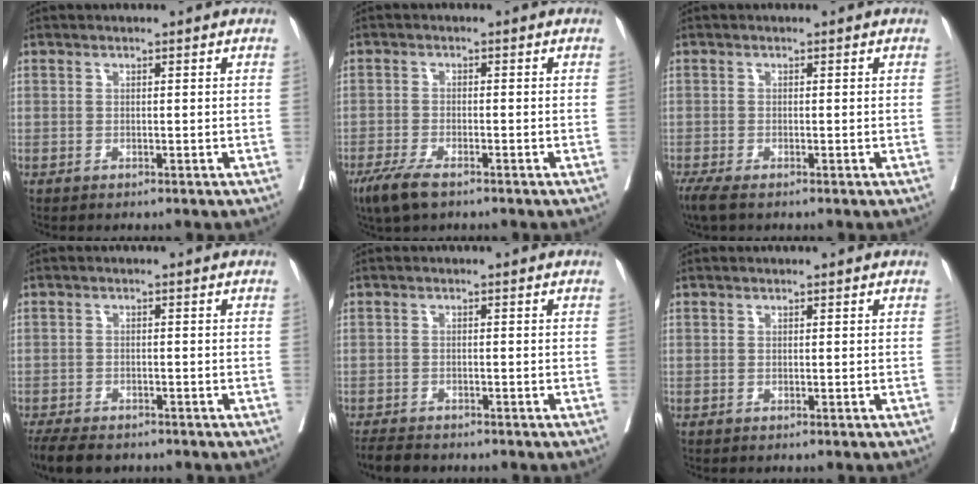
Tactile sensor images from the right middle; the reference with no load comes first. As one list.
[{"total": 4.5, "force": [-3.2, 1.1, 3.0], "torque": [-0.063, -0.008, -0.057]}, {"total": 3.2, "force": [-2.4, 0.7, 2.0], "torque": [-0.041, -0.013, -0.043]}, {"total": 7.5, "force": [-6.1, 2.9, 3.4], "torque": [-0.055, -0.010, -0.090]}, {"total": 4.0, "force": [-3.6, 1.2, 1.3], "torque": [-0.023, -0.010, -0.058]}, {"total": 0.0}]